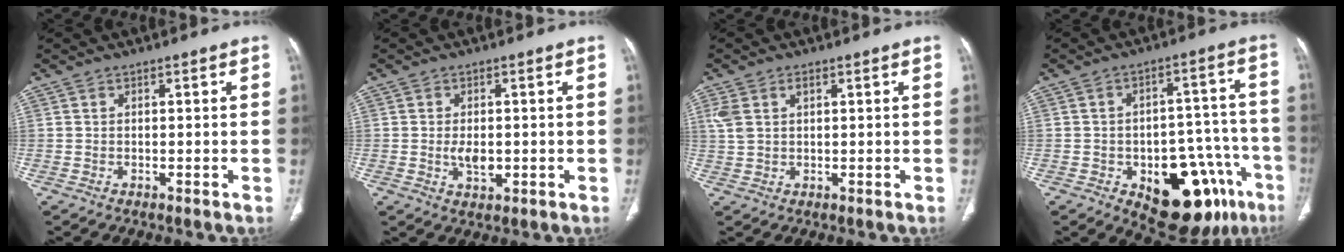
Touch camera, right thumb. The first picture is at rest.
{"total": 3.8, "force": [-0.4, 2.2, 3.0], "torque": [-0.050, -0.003, -0.003]}
{"total": 4.3, "force": [1.7, 2.4, 3.1], "torque": [-0.075, 0.009, 0.041]}
{"total": 20.0, "force": [-9.5, 10.3, 14.3], "torque": [-0.117, 0.061, -0.112]}